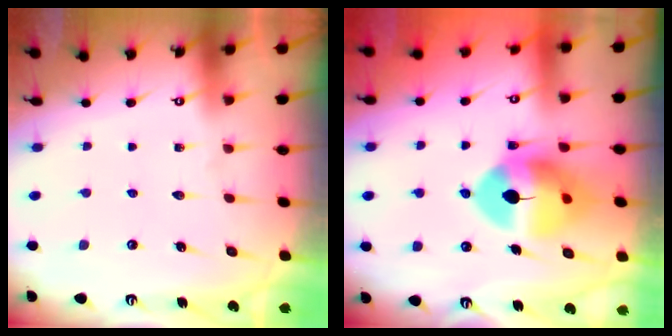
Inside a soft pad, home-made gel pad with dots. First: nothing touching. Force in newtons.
{"total": 11.6, "press": 11.4, "slide": 1.9}